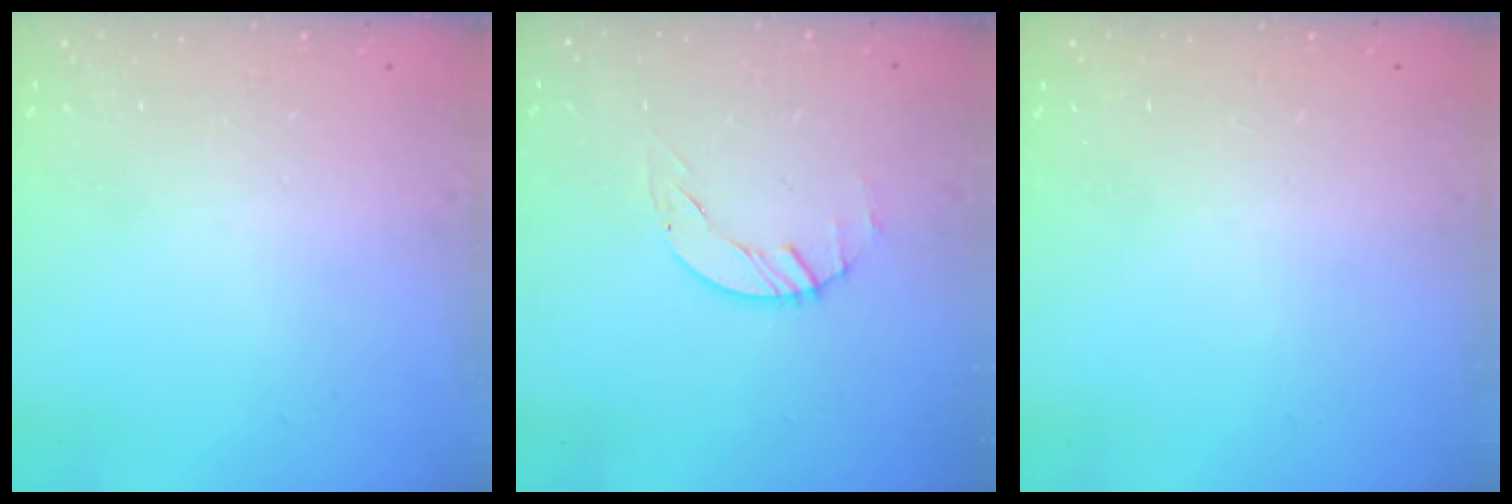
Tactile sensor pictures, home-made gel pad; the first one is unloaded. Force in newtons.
{"total": 1.5, "press": 1.4, "slide": 0.3}
{"total": 0.0}